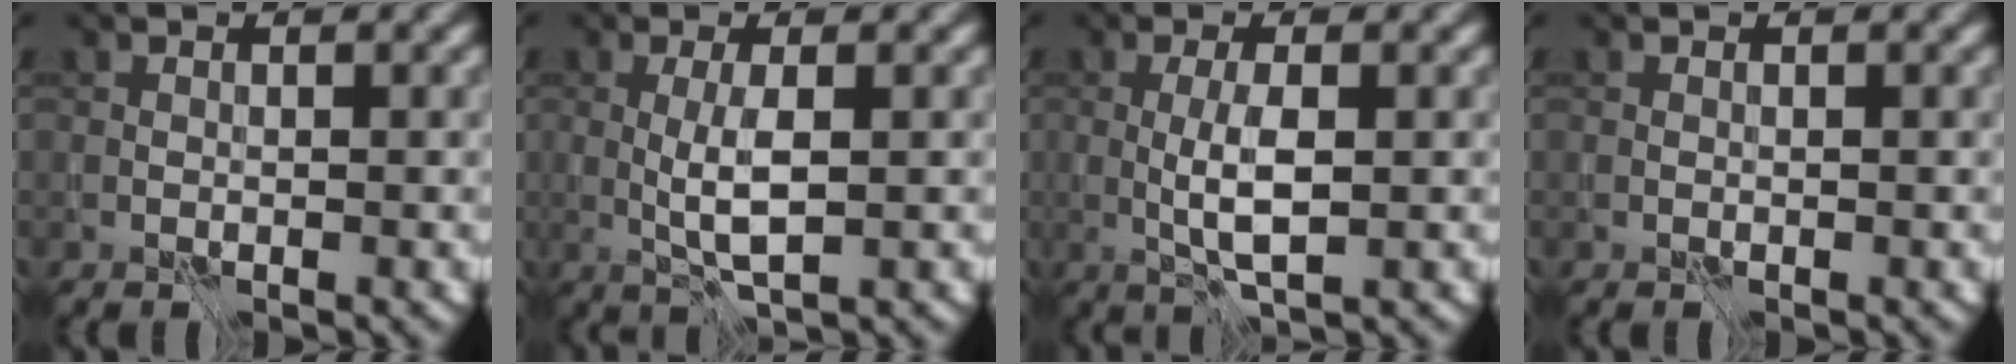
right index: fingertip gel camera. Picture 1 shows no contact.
{"total": 2.7, "force": [-0.2, 0.4, 2.6], "torque": [-0.057, 0.000, -0.003]}
{"total": 2.9, "force": [-0.4, 0.5, 2.9], "torque": [-0.059, 0.000, -0.006]}
{"total": 0.0}